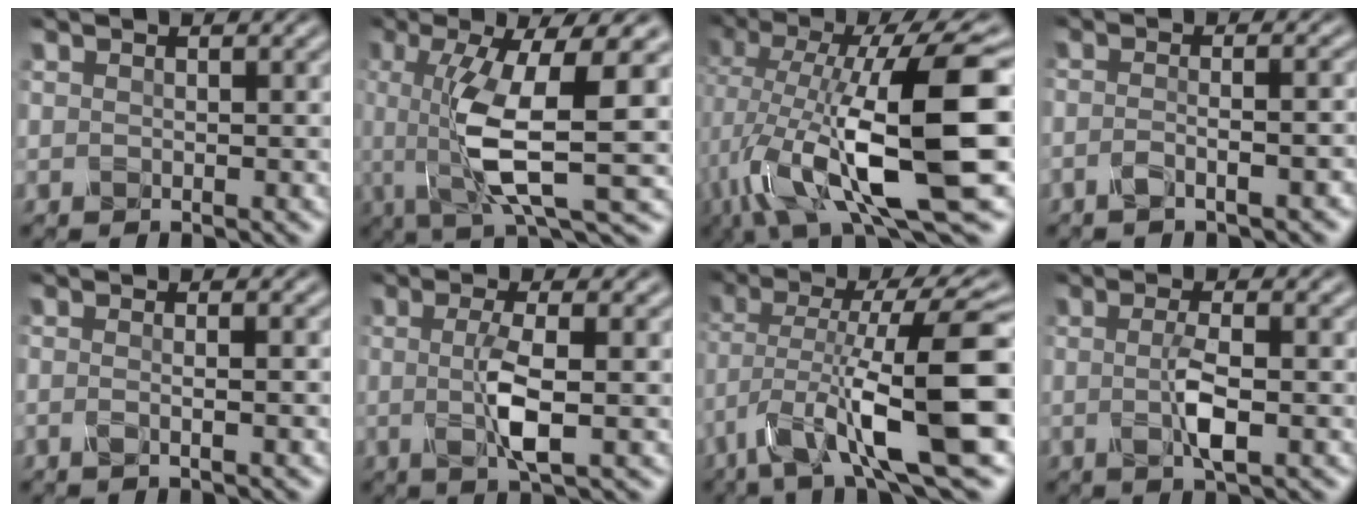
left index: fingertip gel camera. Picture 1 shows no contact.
{"total": 9.6, "force": [-0.4, 2.0, 9.4], "torque": [-0.160, -0.009, -0.008]}
{"total": 14.5, "force": [-2.5, 4.1, 13.7], "torque": [-0.243, -0.004, -0.050]}
{"total": 3.2, "force": [-2.2, 0.6, 2.2], "torque": [-0.031, 0.004, -0.049]}
{"total": 1.2, "force": [-0.7, 0.1, 1.0], "torque": [-0.014, -0.001, -0.023]}
{"total": 4.0, "force": [-0.7, 0.7, 3.9], "torque": [-0.079, -0.005, -0.015]}
{"total": 11.4, "force": [-4.2, 2.3, 10.3], "torque": [-0.172, 0.005, -0.080]}
{"total": 3.2, "force": [-0.8, 0.6, 3.0], "torque": [-0.063, -0.002, -0.019]}